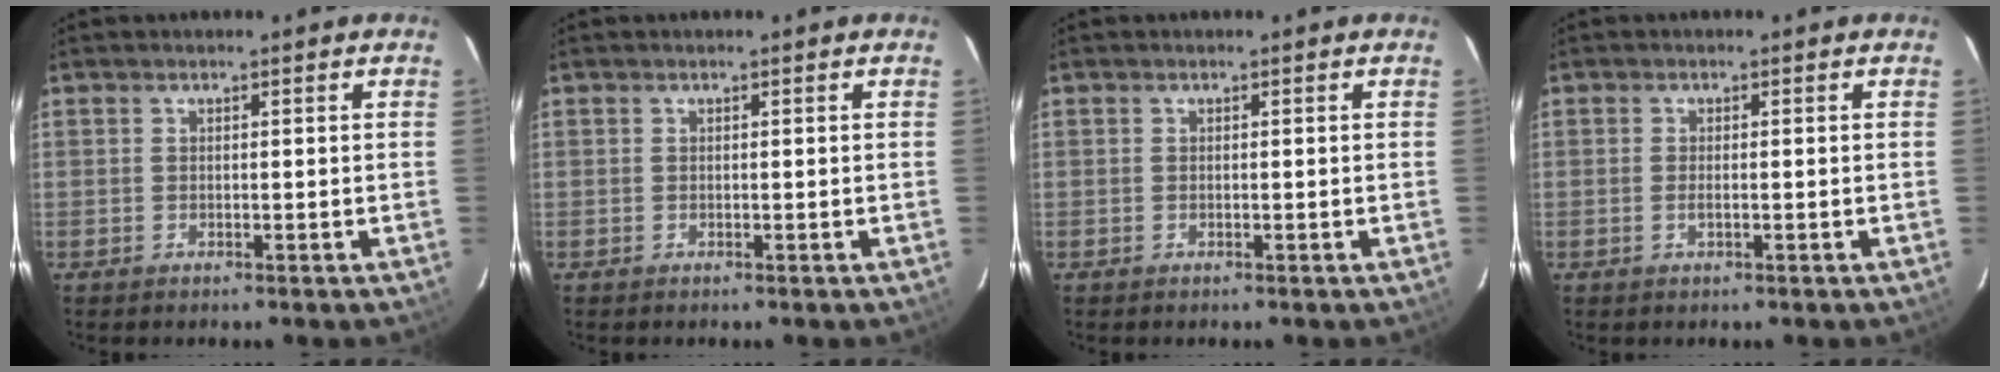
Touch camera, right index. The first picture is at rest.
{"total": 0.0}
{"total": 0.0}
{"total": 1.2, "force": [-0.3, 0.3, 1.2], "torque": [-0.024, -0.002, -0.005]}